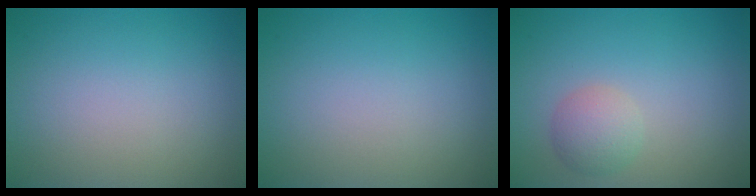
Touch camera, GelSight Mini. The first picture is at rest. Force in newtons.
{"total": 0.0}
{"total": 2.4, "press": 2.4, "slide": 0.1}